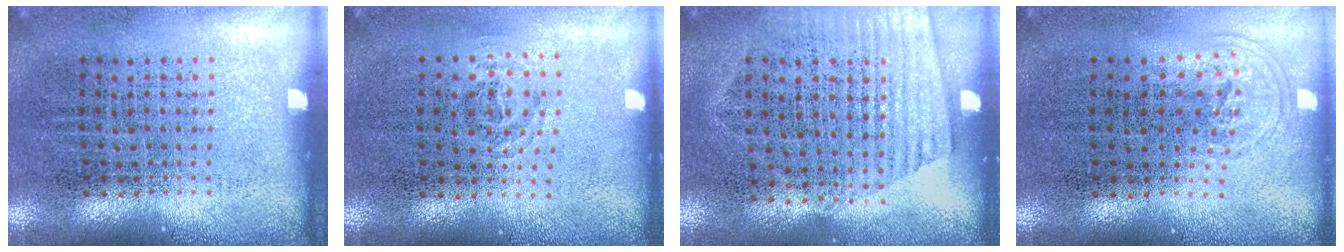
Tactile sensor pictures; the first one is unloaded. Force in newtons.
{"total": 0.9, "press": 0.6, "slide": 0.7}
{"total": 1.5, "press": 1.2, "slide": 0.8}
{"total": 0.8, "press": 0.6, "slide": 0.6}